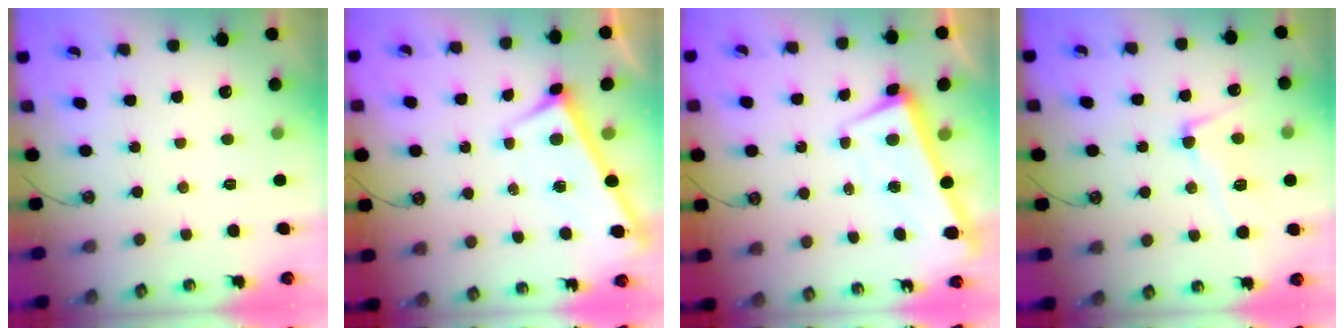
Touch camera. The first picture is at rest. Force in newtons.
{"total": 2.1, "press": 2.1, "slide": 0.6}
{"total": 2.0, "press": 1.1, "slide": 1.7}
{"total": 4.4, "press": 4.2, "slide": 1.3}